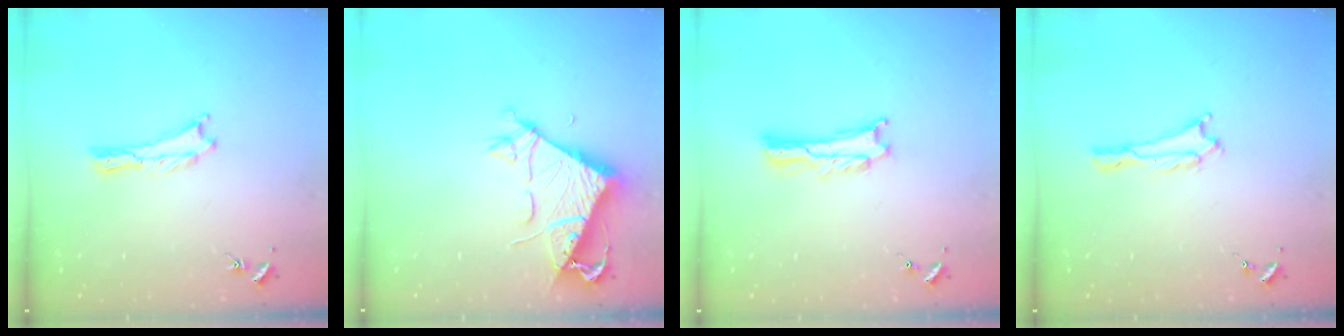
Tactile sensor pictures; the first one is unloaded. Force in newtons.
{"total": 7.4, "press": 7.4, "slide": 0.7}
{"total": 1.0, "press": 1.0, "slide": 0.2}
{"total": 0.0}